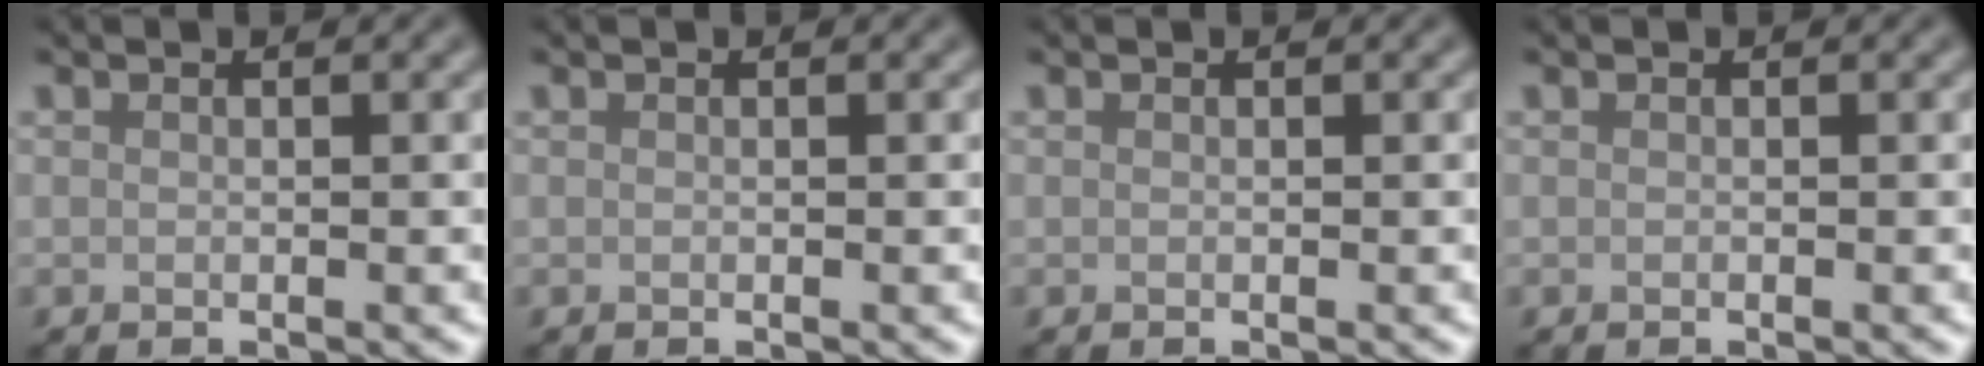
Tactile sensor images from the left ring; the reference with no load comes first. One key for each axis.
{"total": 0.0}
{"total": 0.0}
{"total": 0.0}